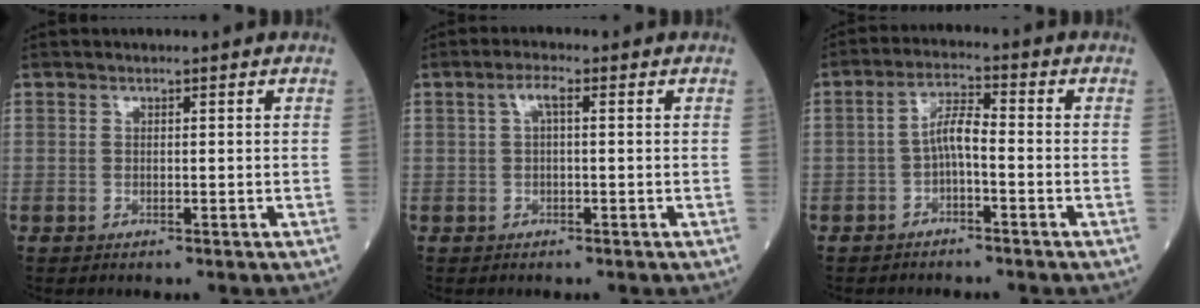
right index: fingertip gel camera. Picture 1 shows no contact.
{"total": 2.3, "force": [0.5, 0.5, 2.2], "torque": [-0.045, 0.010, 0.010]}
{"total": 4.3, "force": [-1.2, 1.1, 4.0], "torque": [-0.075, 0.014, -0.025]}